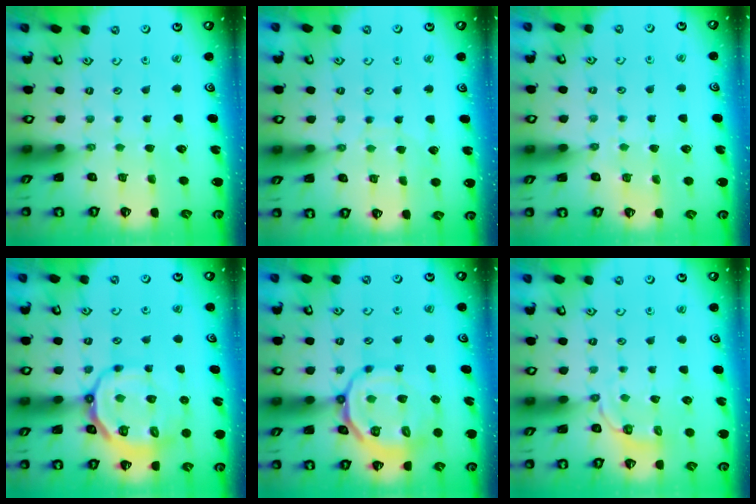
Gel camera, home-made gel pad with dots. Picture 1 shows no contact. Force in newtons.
{"total": 5.6, "press": 5.6, "slide": 0.5}
{"total": 4.0, "press": 4.0, "slide": 0.8}
{"total": 14.9, "press": 14.6, "slide": 2.8}
{"total": 16.7, "press": 16.5, "slide": 2.6}
{"total": 3.0, "press": 1.8, "slide": 2.4}